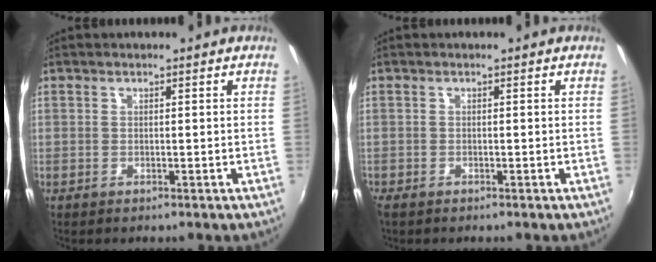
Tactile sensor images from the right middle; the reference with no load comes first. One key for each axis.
{"total": 0.8, "fx": -0.7, "fy": 0.4, "fz": 0.2, "tx": -0.006, "ty": -0.005, "tz": -0.015}